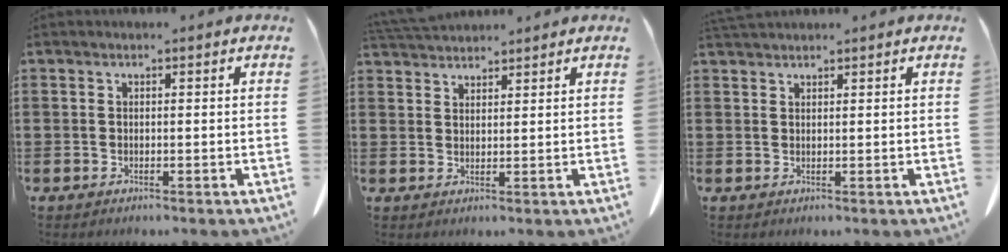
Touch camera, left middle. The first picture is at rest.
{"total": 3.2, "force": [3.1, 0.4, 0.5], "torque": [-0.019, -0.005, 0.061]}
{"total": 1.4, "force": [1.4, 0.1, 0.3], "torque": [-0.009, -0.001, 0.027]}